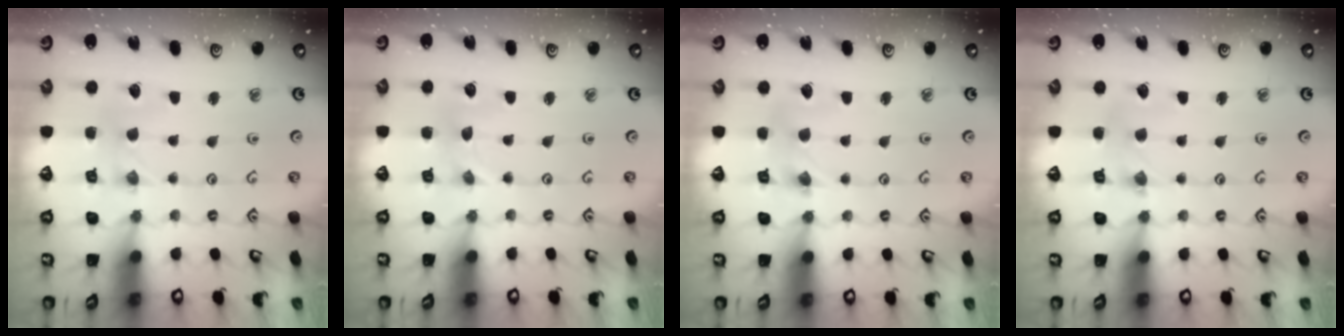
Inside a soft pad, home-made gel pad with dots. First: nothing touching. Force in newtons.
{"total": 0.0}
{"total": 1.2, "press": 1.1, "slide": 0.2}
{"total": 1.2, "press": 1.1, "slide": 0.3}